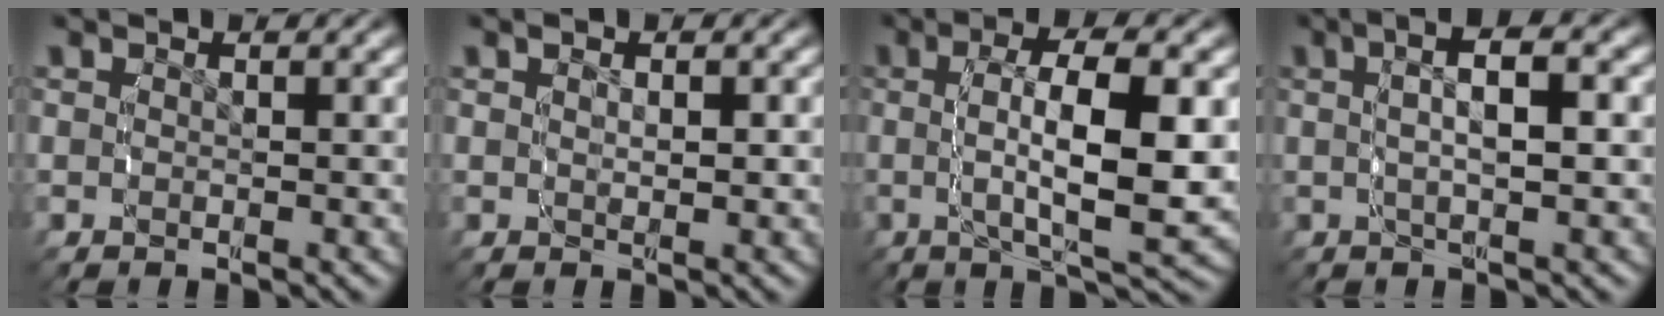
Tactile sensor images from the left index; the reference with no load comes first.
{"total": 1.2, "force": [0.4, 0.3, 1.1], "torque": [-0.012, -0.006, 0.012]}
{"total": 8.1, "force": [0.3, 1.9, 7.9], "torque": [-0.118, -0.002, 0.007]}
{"total": 5.2, "force": [1.6, 1.1, 4.8], "torque": [-0.069, 0.020, 0.019]}